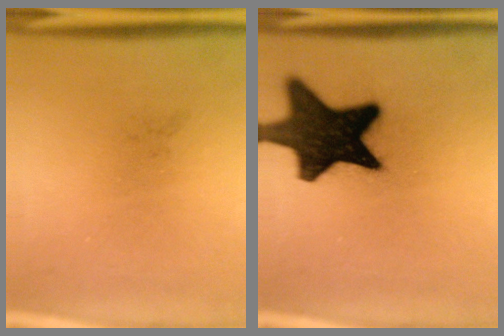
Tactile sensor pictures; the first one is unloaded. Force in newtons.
{"total": 18.0}